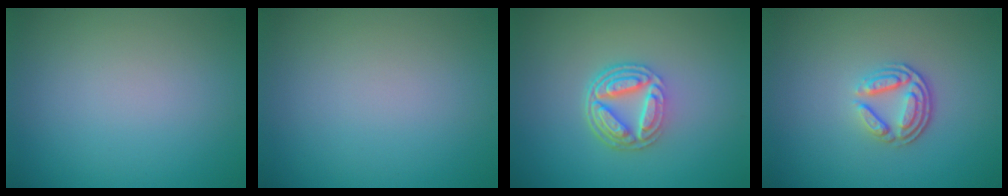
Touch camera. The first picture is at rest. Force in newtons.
{"total": 0.0}
{"total": 5.3, "press": 3.9, "slide": 3.7}
{"total": 3.5, "press": 2.6, "slide": 2.4}